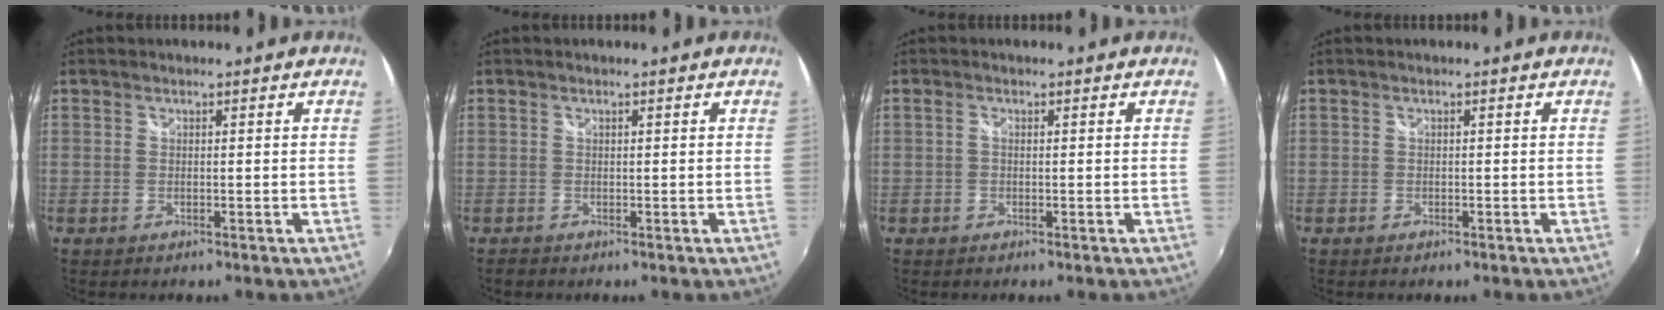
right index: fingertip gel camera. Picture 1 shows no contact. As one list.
[{"total": 0.8, "force": [-0.7, 0.5, 0.1], "torque": [-0.006, -0.003, -0.013]}, {"total": 0.8, "force": [-0.2, 0.4, 0.7], "torque": [-0.012, 0.003, -0.005]}, {"total": 0.9, "force": [-0.7, 0.5, 0.2], "torque": [-0.007, -0.002, -0.013]}]